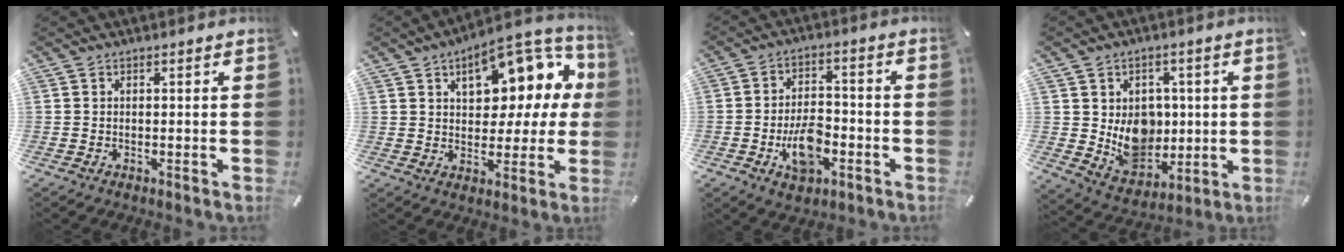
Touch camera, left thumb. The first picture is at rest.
{"total": 16.9, "force": [7.3, 9.7, 11.8], "torque": [-0.146, -0.045, 0.123]}
{"total": 10.1, "force": [-3.9, 6.2, 7.0], "torque": [-0.124, 0.019, -0.066]}
{"total": 11.1, "force": [1.1, 9.9, 4.9], "torque": [-0.074, -0.011, 0.032]}